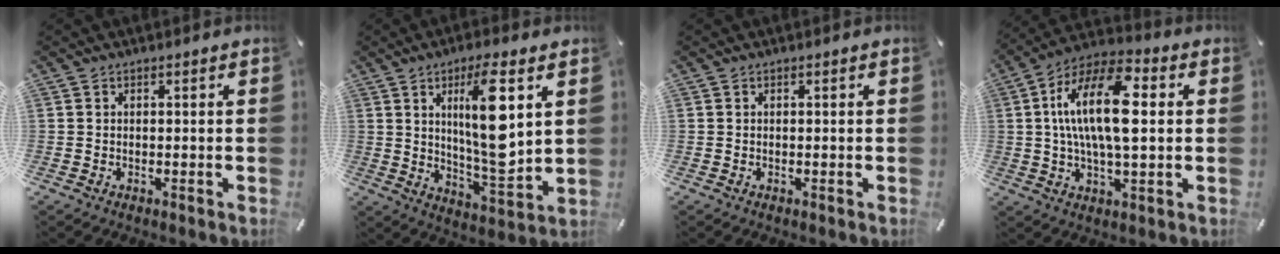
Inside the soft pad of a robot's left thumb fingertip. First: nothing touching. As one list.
[{"total": 15.3, "force": [4.2, 4.1, 14.1], "torque": [-0.259, -0.024, 0.061]}, {"total": 0.0}, {"total": 17.4, "force": [2.5, 7.9, 15.3], "torque": [-0.298, -0.002, 0.038]}]